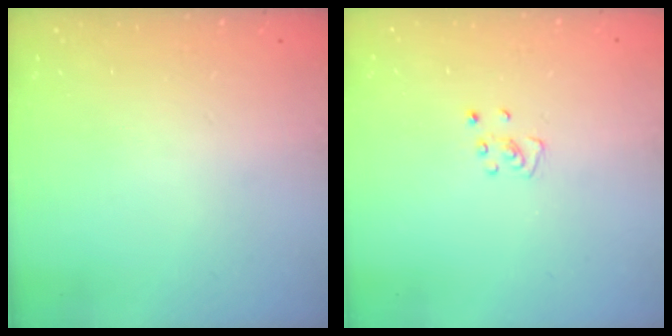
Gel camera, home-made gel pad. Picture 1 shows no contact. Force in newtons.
{"total": 3.4, "press": 3.4, "slide": 0.3}